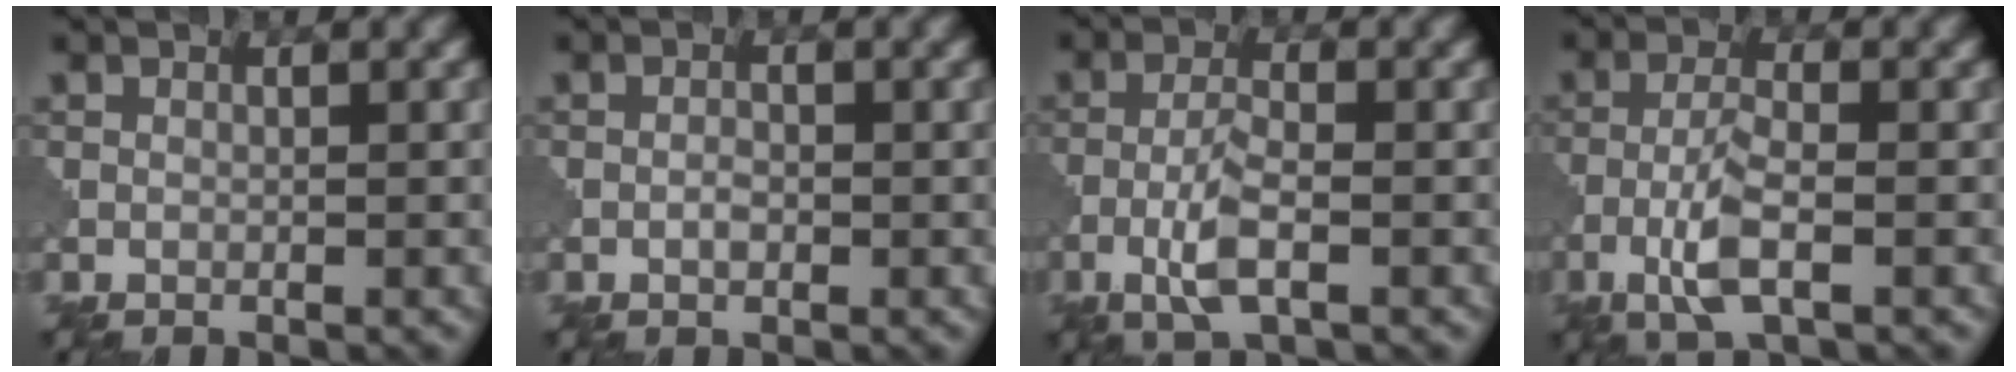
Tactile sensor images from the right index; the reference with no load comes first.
{"total": 1.0, "force": [-0.3, 0.5, 0.8], "torque": [-0.016, 0.002, -0.008]}
{"total": 3.6, "force": [-1.4, 0.9, 3.2], "torque": [-0.069, 0.002, -0.034]}
{"total": 4.1, "force": [-1.7, 1.0, 3.6], "torque": [-0.077, 0.002, -0.039]}